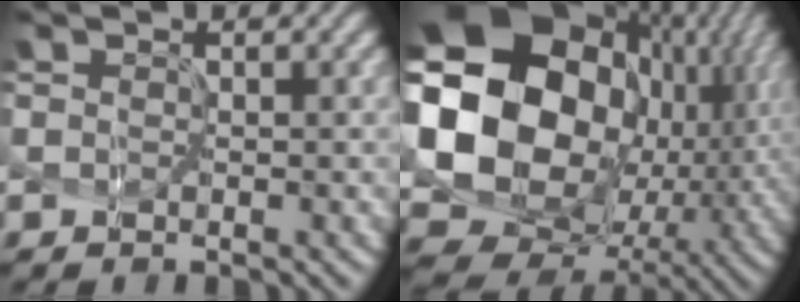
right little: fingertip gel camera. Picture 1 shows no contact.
{"total": 19.9, "force": [3.0, 15.5, 12.2], "torque": [-0.268, -0.016, 0.097]}